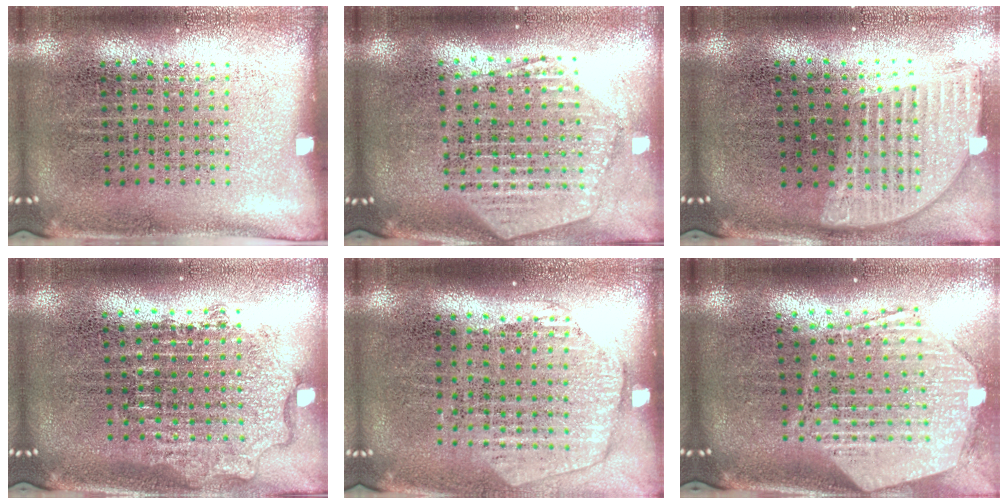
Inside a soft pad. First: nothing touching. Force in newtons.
{"total": 2.3, "press": 2.0, "slide": 1.1}
{"total": 1.8, "press": 1.5, "slide": 1.0}
{"total": 1.9, "press": 1.5, "slide": 1.2}
{"total": 1.6, "press": 1.4, "slide": 0.7}
{"total": 2.9, "press": 2.3, "slide": 1.8}